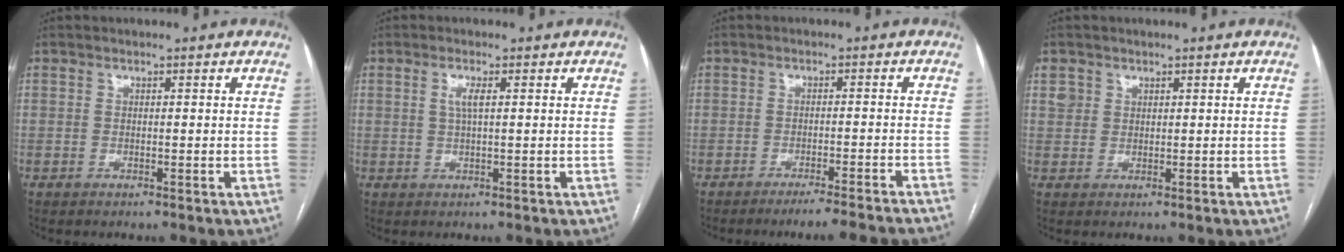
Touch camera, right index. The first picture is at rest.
{"total": 2.2, "force": [0.6, 0.2, 2.1], "torque": [-0.046, 0.000, 0.010]}
{"total": 11.2, "force": [-10.3, -1.4, 4.0], "torque": [-0.021, -0.024, -0.133]}
{"total": 2.0, "force": [1.1, 1.6, 0.2], "torque": [-0.002, 0.008, 0.020]}